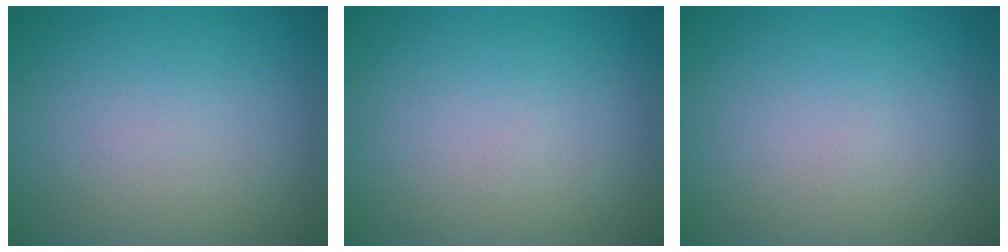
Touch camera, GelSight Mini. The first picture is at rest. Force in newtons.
{"total": 0.0}
{"total": 0.0}